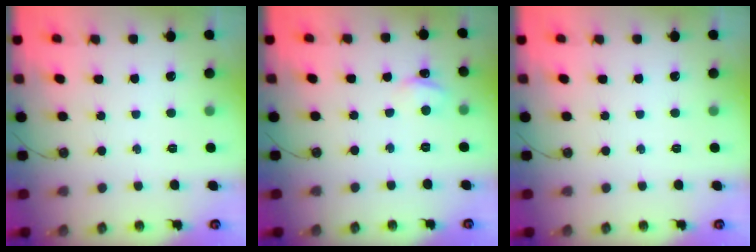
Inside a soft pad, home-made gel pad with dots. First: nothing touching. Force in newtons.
{"total": 2.5, "press": 2.5, "slide": 0.4}
{"total": 0.0}